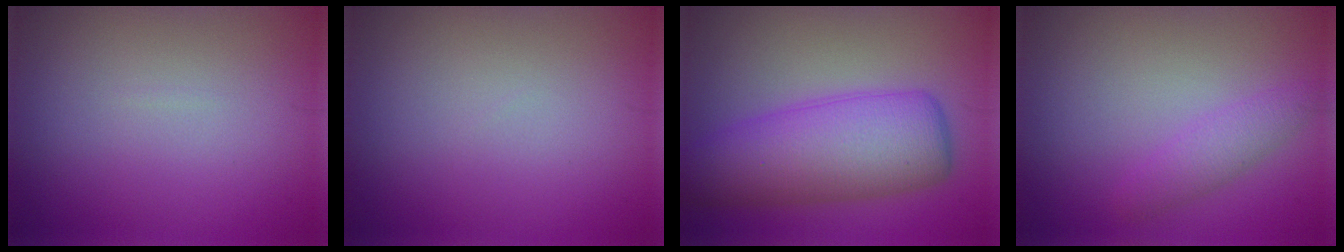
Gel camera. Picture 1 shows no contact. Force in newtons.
{"total": 0.0}
{"total": 8.2, "press": 8.2, "slide": 0.2}
{"total": 1.9, "press": 1.9, "slide": 0.1}